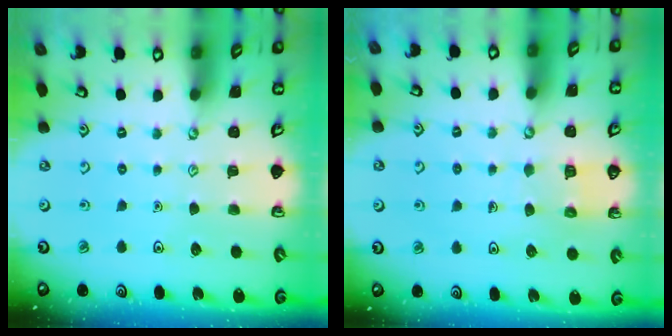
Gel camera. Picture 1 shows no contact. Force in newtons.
{"total": 5.9, "press": 5.9, "slide": 0.6}